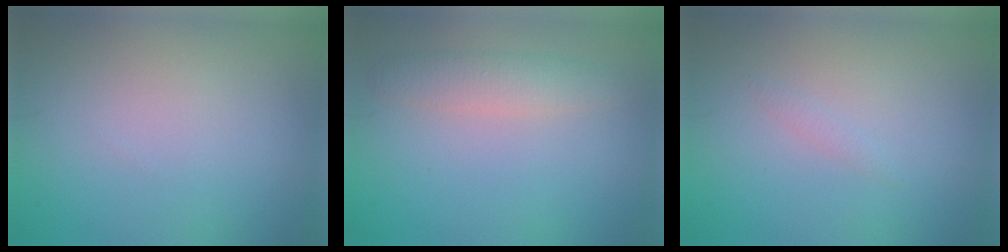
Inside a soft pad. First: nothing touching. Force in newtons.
{"total": 2.5, "press": 2.5, "slide": 0.1}
{"total": 0.6, "press": 0.6, "slide": 0.1}